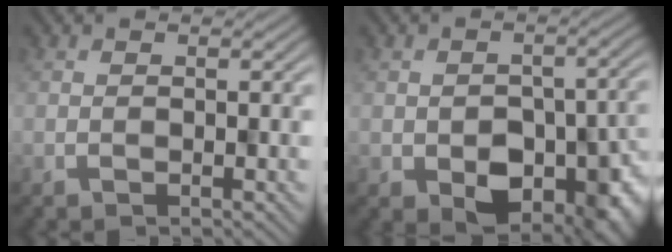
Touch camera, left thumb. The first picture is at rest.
{"total": 8.9, "force": [-2.9, 6.4, 5.5], "torque": [-0.071, -0.033, -0.031]}